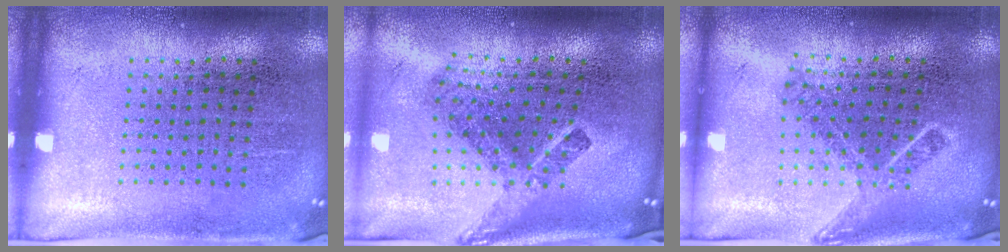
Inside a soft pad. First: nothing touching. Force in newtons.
{"total": 2.6, "press": 1.6, "slide": 2.1}
{"total": 1.6, "press": 1.2, "slide": 1.1}